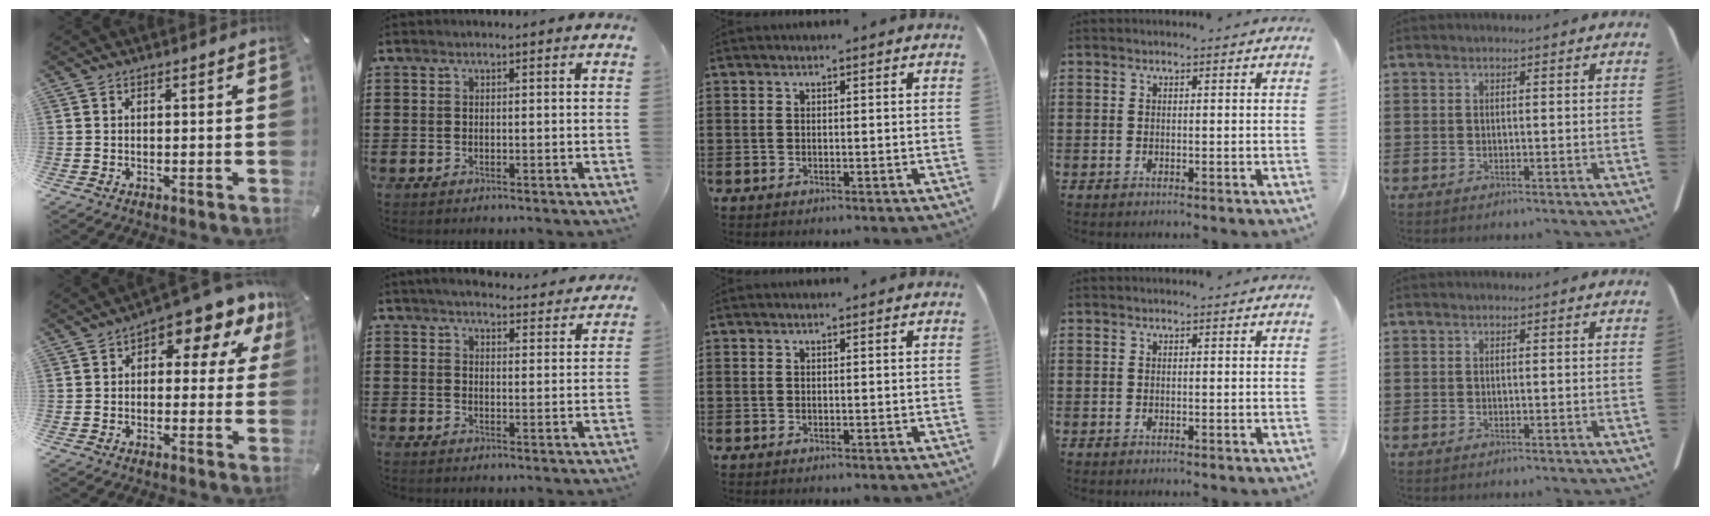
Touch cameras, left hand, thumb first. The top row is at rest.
{"thumb": {"total": 9.1, "force": [4.8, 4.4, 6.4], "torque": [-0.087, -0.033, 0.078]}, "index": {"total": 3.9, "force": [3.9, 0.3, 0.8], "torque": [-0.027, -0.020, 0.068]}}